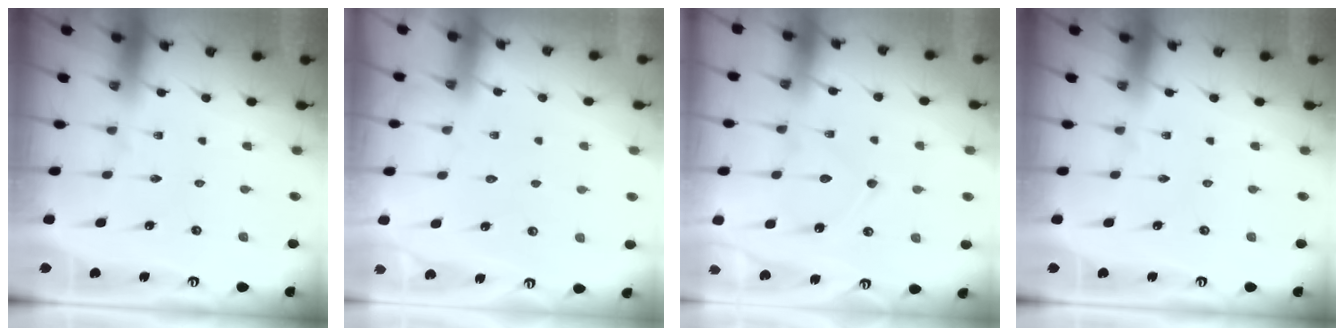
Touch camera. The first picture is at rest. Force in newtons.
{"total": 2.9, "press": 2.8, "slide": 0.4}
{"total": 9.7, "press": 9.6, "slide": 0.8}
{"total": 0.0}